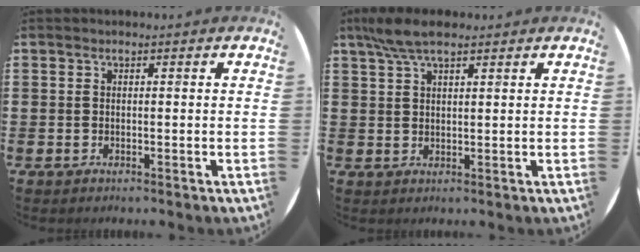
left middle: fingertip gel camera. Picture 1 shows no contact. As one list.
[{"total": 4.9, "force": [3.4, 1.7, 3.1], "torque": [-0.069, 0.006, 0.063]}]